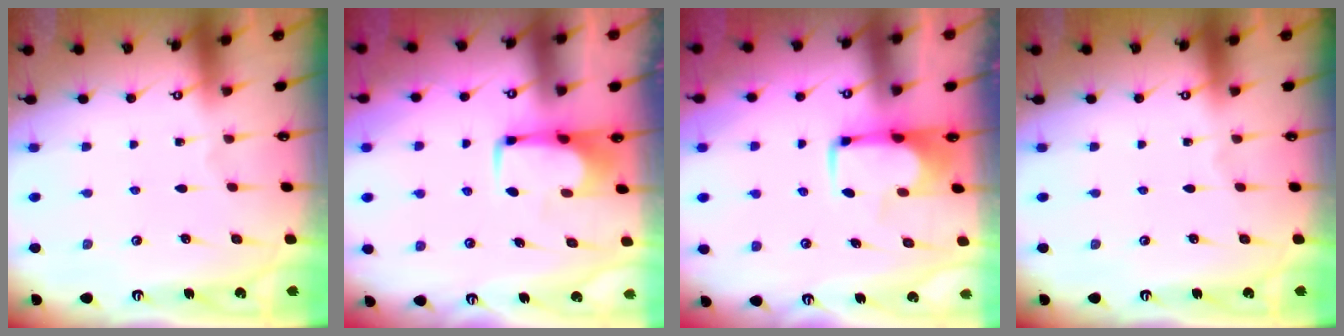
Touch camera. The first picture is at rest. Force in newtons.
{"total": 1.6, "press": 1.4, "slide": 0.6}
{"total": 1.7, "press": 1.6, "slide": 0.5}
{"total": 0.0}